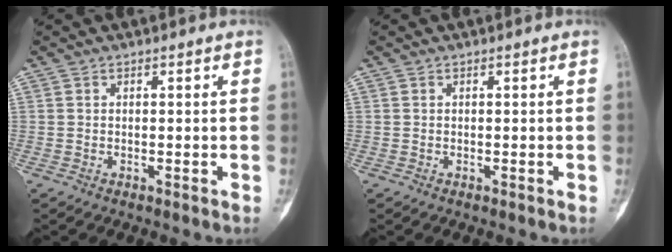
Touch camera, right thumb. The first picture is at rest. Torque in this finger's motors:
{"motor_torque": [0.11, 0.00, 0.12, 0.04, -0.03]}